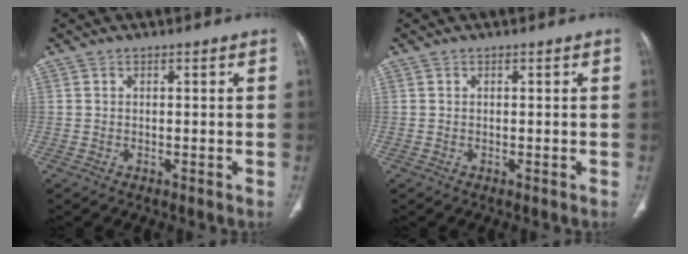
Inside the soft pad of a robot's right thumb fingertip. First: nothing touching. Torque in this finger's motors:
{"motor_torque": [0.00, 0.00, 0.04, -0.02, 0.00]}